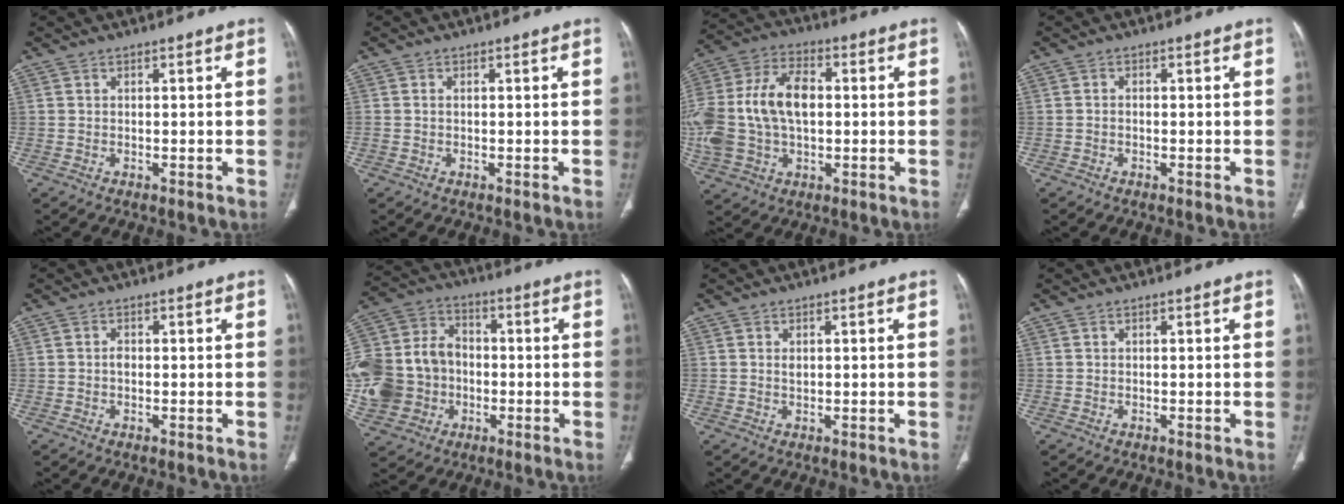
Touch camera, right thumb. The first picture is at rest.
{"total": 0.6, "force": [0.0, 0.4, 0.4], "torque": [-0.014, 0.004, 0.003]}
{"total": 20.8, "force": [0.6, 13.5, 15.8], "torque": [-0.361, 0.020, 0.015]}
{"total": 0.7, "force": [-0.3, 0.5, 0.4], "torque": [-0.006, 0.002, -0.008]}
{"total": 1.1, "force": [-0.2, 0.7, 0.7], "torque": [-0.010, 0.003, -0.006]}
{"total": 19.9, "force": [-2.8, 16.9, 10.2], "torque": [-0.223, 0.037, -0.044]}
{"total": 1.0, "force": [0.3, 0.7, 0.7], "torque": [-0.010, -0.002, 0.008]}
{"total": 0.0}